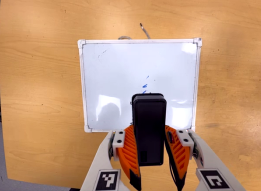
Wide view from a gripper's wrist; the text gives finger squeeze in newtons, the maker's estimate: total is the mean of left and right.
{"total": 5.3, "left": 4.8, "right": 5.9}